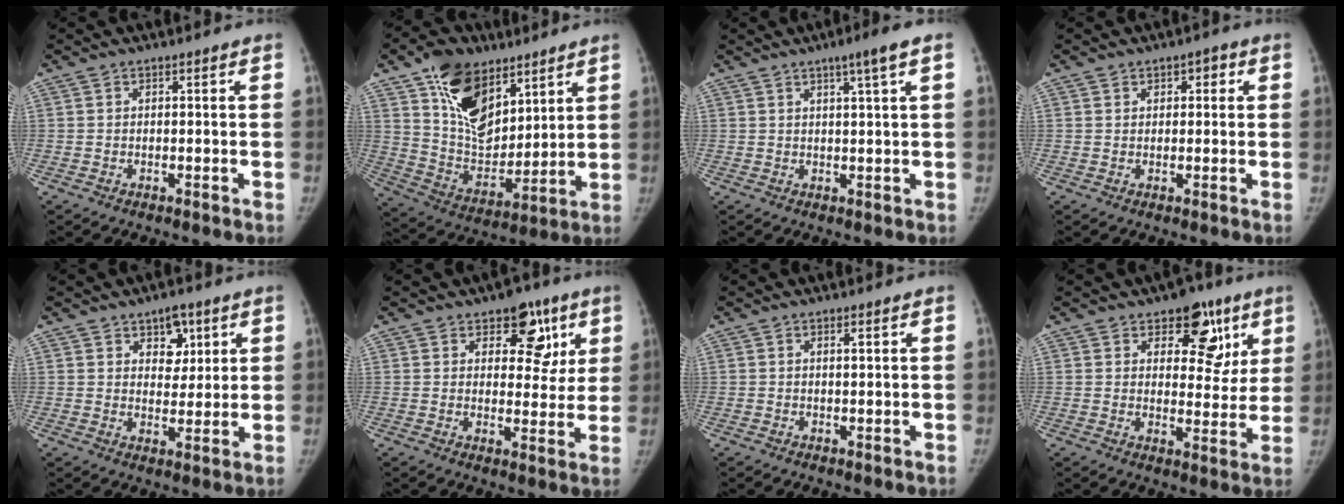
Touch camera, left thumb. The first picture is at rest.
{"total": 18.5, "force": [10.3, 11.3, 10.5], "torque": [-0.133, -0.048, 0.193]}
{"total": 4.7, "force": [2.5, -0.3, 4.0], "torque": [-0.064, -0.006, 0.038]}
{"total": 2.7, "force": [1.2, 2.0, 1.5], "torque": [0.001, -0.002, 0.014]}
{"total": 6.4, "force": [3.3, 4.1, 3.6], "torque": [-0.017, -0.018, 0.048]}
{"total": 10.4, "force": [5.3, 6.3, 6.4], "torque": [-0.030, -0.018, 0.067]}
{"total": 0.7, "force": [0.3, 0.1, 0.7], "torque": [-0.011, 0.000, 0.006]}
{"total": 11.9, "force": [6.3, 7.0, 7.3], "torque": [-0.038, -0.025, 0.083]}